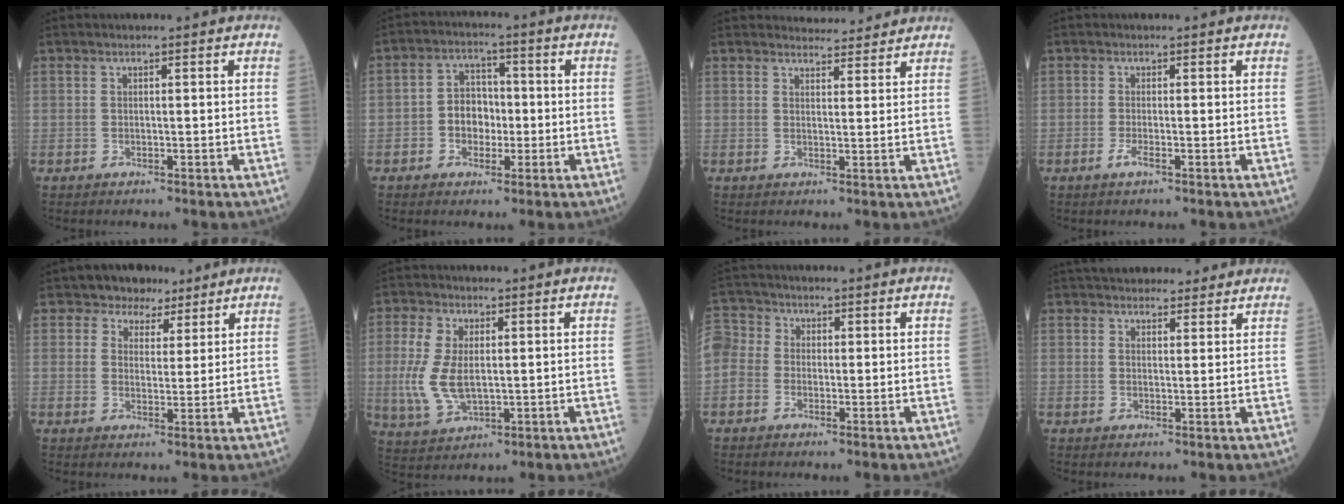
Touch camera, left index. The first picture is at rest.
{"total": 5.7, "force": [-1.4, 4.4, 3.3], "torque": [-0.064, 0.017, -0.026]}
{"total": 4.9, "force": [4.8, 1.0, 0.4], "torque": [-0.007, 0.009, 0.059]}
{"total": 1.2, "force": [-0.7, 0.1, 1.0], "torque": [-0.026, -0.004, -0.015]}
{"total": 5.0, "force": [3.8, 3.2, 0.0], "torque": [0.005, 0.005, 0.053]}
{"total": 7.9, "force": [-0.1, 4.0, 6.8], "torque": [-0.170, -0.006, 0.004]}
{"total": 9.7, "force": [0.3, 8.7, 4.3], "torque": [-0.137, 0.032, 0.003]}
{"total": 11.3, "force": [10.0, 3.5, 3.7], "torque": [-0.039, 0.030, 0.133]}